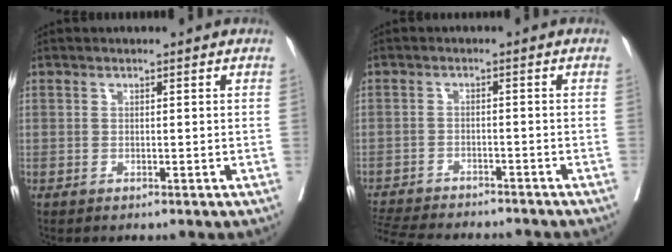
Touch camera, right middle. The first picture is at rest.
{"total": 14.1, "force": [-12.9, 2.6, 5.1], "torque": [-0.112, -0.017, -0.183]}